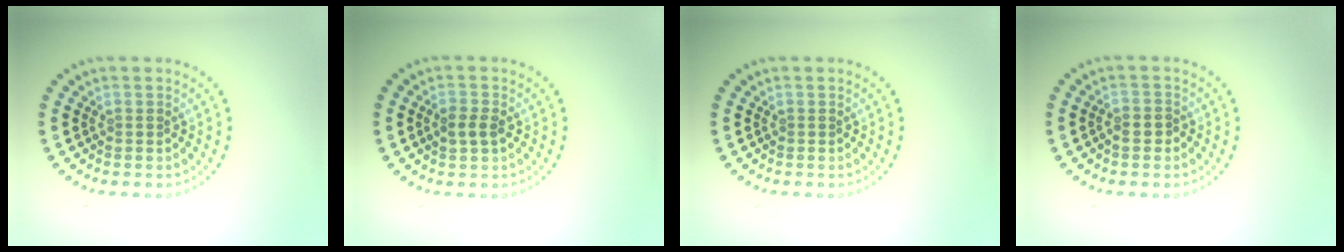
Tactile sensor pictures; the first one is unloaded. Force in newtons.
{"total": 1.6, "press": 1.6, "slide": 0.1}
{"total": 0.0}
{"total": 1.0, "press": 0.9, "slide": 0.5}